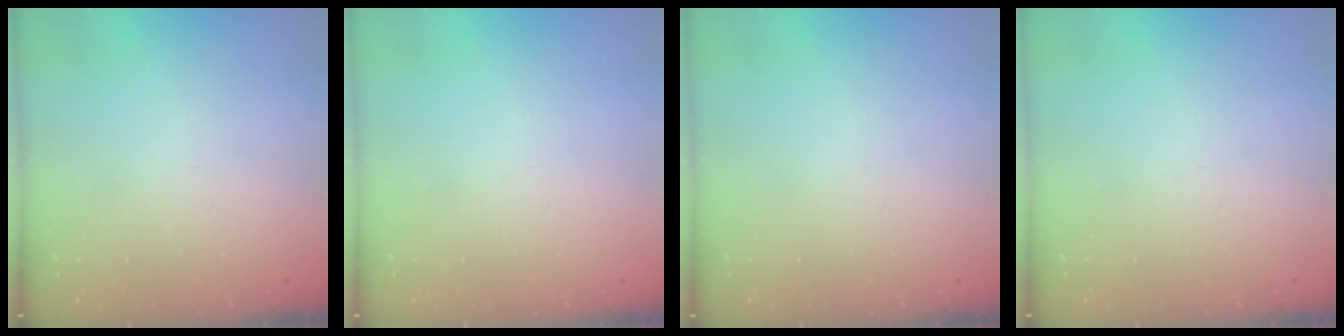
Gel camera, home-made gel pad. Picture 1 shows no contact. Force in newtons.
{"total": 0.0}
{"total": 0.0}
{"total": 0.0}